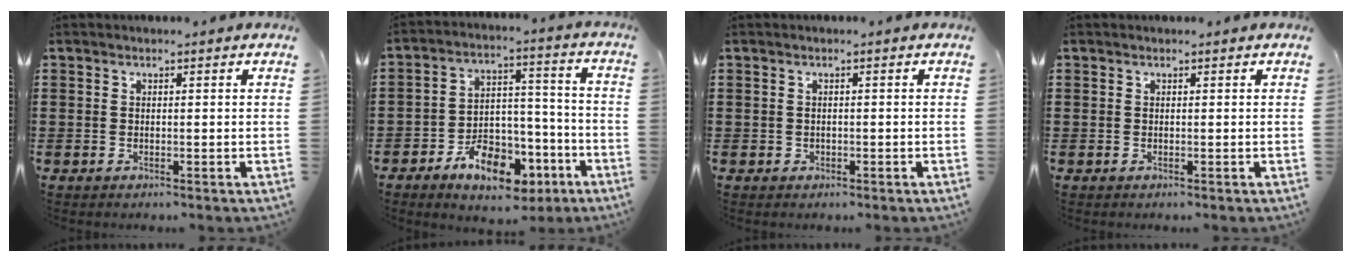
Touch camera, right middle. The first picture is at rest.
{"total": 9.6, "force": [-5.9, 5.3, 5.5], "torque": [-0.090, 0.028, -0.096]}
{"total": 0.5, "force": [0.0, 0.5, 0.1], "torque": [-0.004, 0.004, -0.001]}
{"total": 0.0}